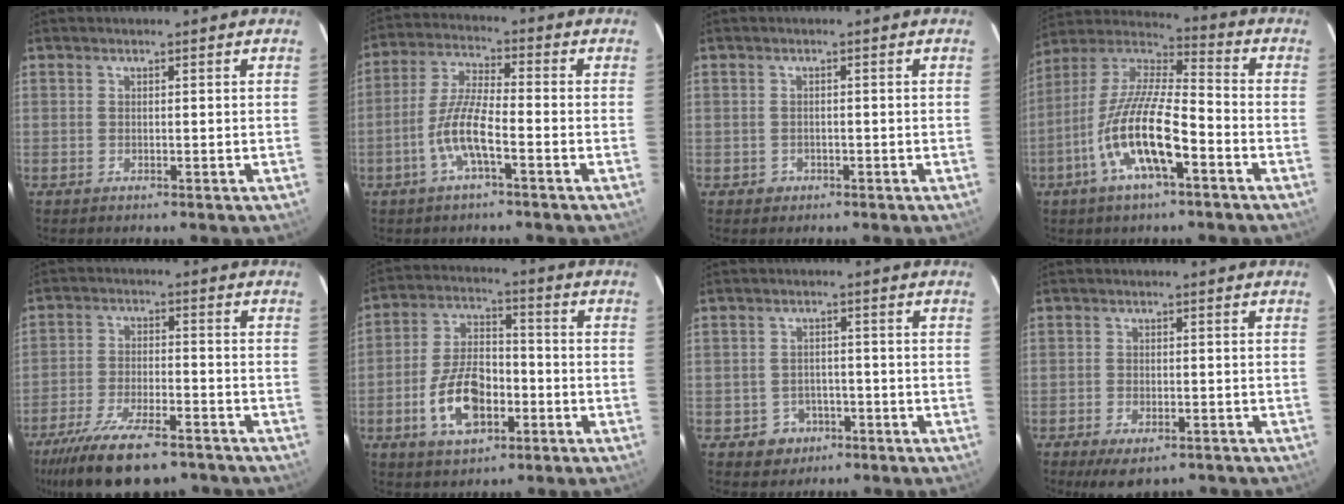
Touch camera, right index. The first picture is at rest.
{"total": 8.5, "force": [-3.6, 1.5, 7.5], "torque": [-0.159, 0.004, -0.071]}
{"total": 1.7, "force": [-0.8, 1.5, 0.2], "torque": [-0.004, 0.003, -0.007]}
{"total": 16.2, "force": [-6.9, 4.2, 14.1], "torque": [-0.281, -0.011, -0.136]}
{"total": 17.3, "force": [-13.0, 5.6, 10.0], "torque": [-0.208, -0.036, -0.211]}
{"total": 12.7, "force": [-4.6, 7.0, 9.5], "torque": [-0.190, 0.010, -0.073]}
{"total": 4.8, "force": [-2.3, 4.2, 0.5], "torque": [-0.025, 0.015, -0.023]}
{"total": 7.1, "force": [-5.0, 3.1, 4.0], "torque": [-0.086, -0.019, -0.074]}